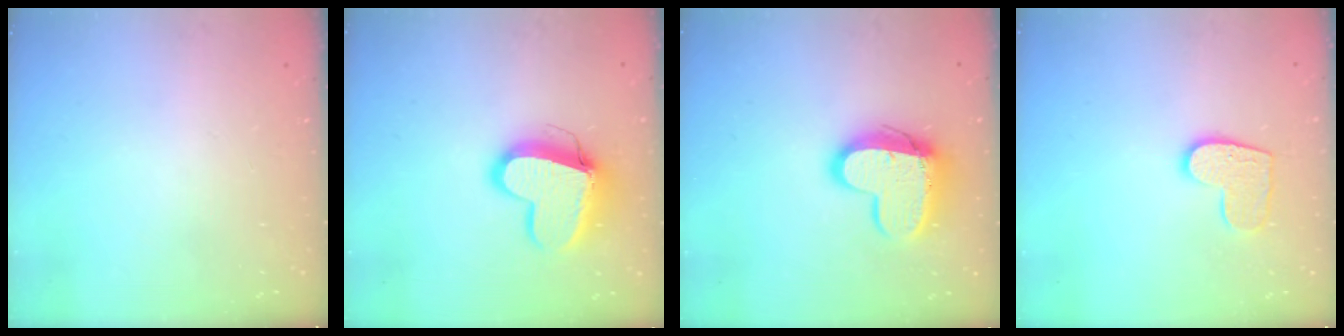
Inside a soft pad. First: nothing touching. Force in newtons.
{"total": 13.3, "press": 13.2, "slide": 1.3}
{"total": 13.5, "press": 13.5, "slide": 1.2}
{"total": 9.8, "press": 9.8, "slide": 0.3}